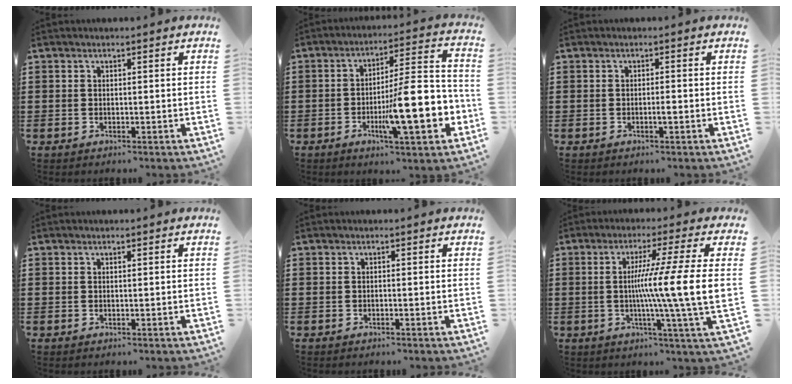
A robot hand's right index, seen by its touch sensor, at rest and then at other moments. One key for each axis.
{"total": 15.5, "fx": -4.2, "fy": 3.9, "fz": 14.4, "tx": -0.218, "ty": -0.008, "tz": -0.071}
{"total": 1.0, "fx": -0.4, "fy": 0.1, "fz": 0.9, "tx": -0.018, "ty": -0.001, "tz": -0.006}
{"total": 0.0}
{"total": 0.0}
{"total": 12.2, "fx": 0.0, "fy": -1.4, "fz": 12.1, "tx": -0.226, "ty": -0.015, "tz": -0.011}